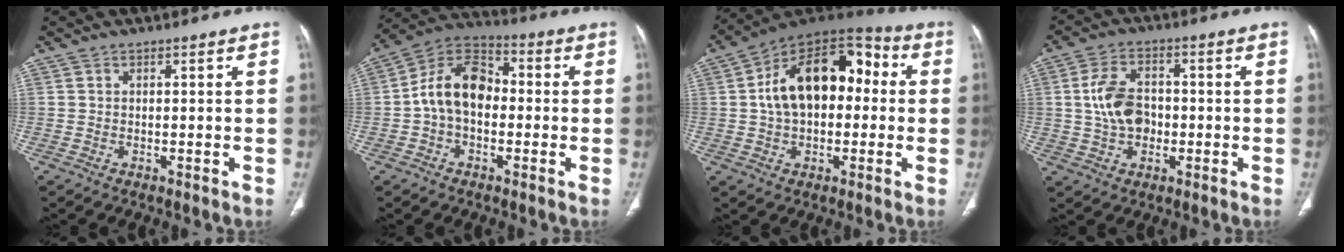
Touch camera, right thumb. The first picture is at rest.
{"total": 12.2, "force": [-0.7, 8.3, 8.9], "torque": [-0.143, 0.036, -0.028]}
{"total": 19.0, "force": [1.7, 11.8, 14.9], "torque": [-0.213, 0.046, 0.021]}
{"total": 8.9, "force": [-0.2, 6.2, 6.4], "torque": [-0.108, 0.014, -0.006]}